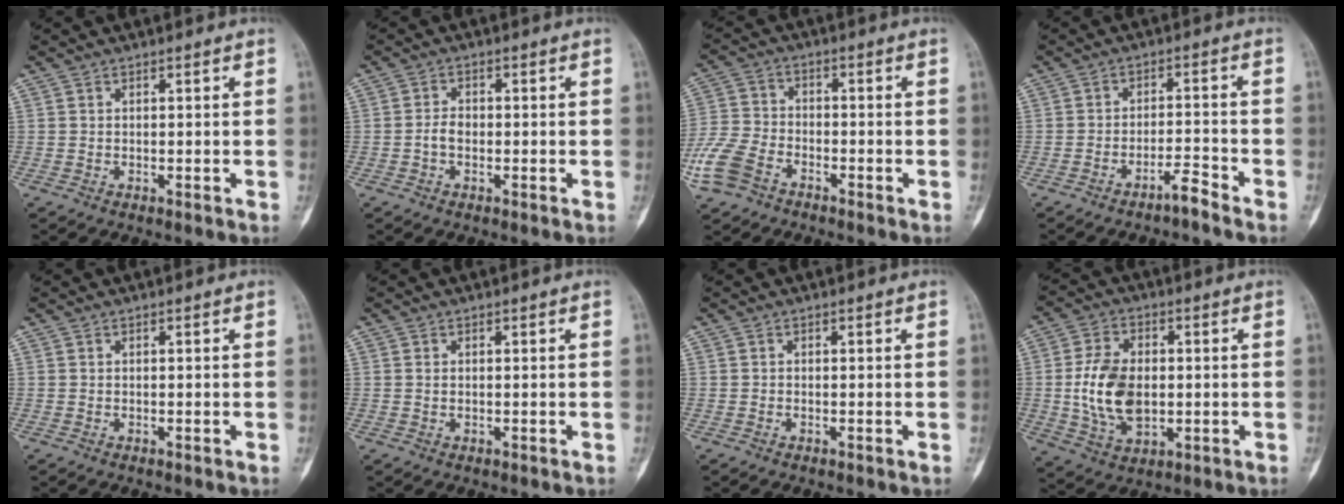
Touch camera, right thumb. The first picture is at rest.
{"total": 2.5, "force": [-0.7, 1.6, 1.8], "torque": [-0.031, 0.010, -0.017]}
{"total": 9.9, "force": [-5.3, 6.4, 5.4], "torque": [-0.118, 0.015, -0.110]}
{"total": 3.4, "force": [-2.9, 0.2, 1.8], "torque": [-0.028, 0.027, -0.051]}
{"total": 0.0}
{"total": 0.7, "force": [0.1, 0.5, 0.5], "torque": [-0.015, 0.001, 0.005]}
{"total": 0.0}
{"total": 12.6, "force": [-0.3, 8.2, 9.6], "torque": [-0.171, 0.000, 0.001]}